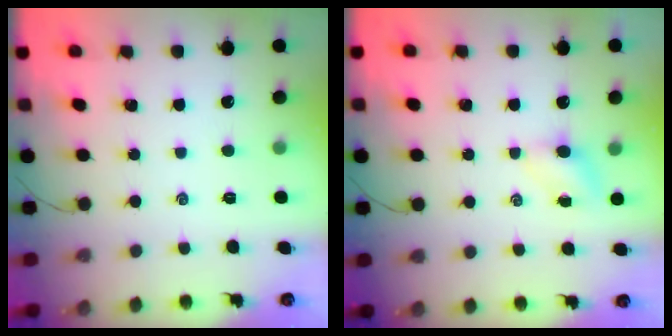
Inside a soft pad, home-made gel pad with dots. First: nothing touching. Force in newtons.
{"total": 4.2, "press": 4.0, "slide": 1.1}